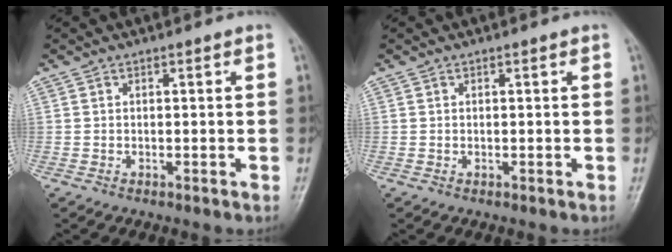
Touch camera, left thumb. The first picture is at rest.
{"total": 0.0}